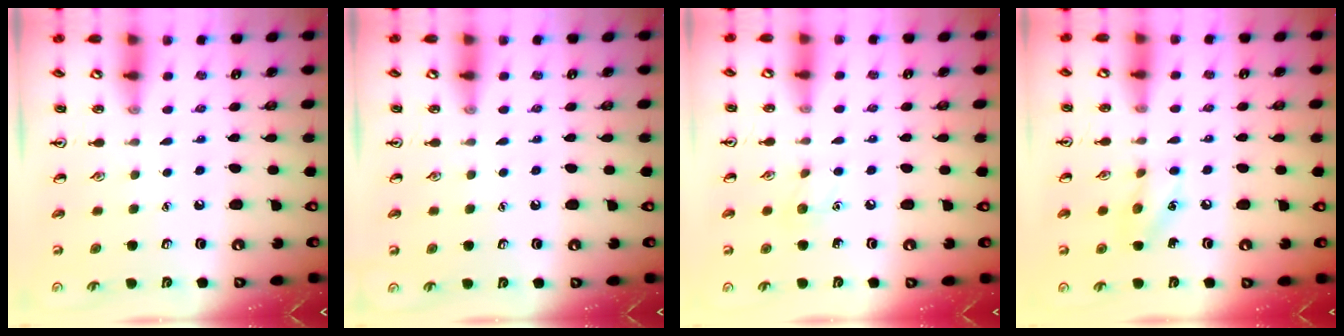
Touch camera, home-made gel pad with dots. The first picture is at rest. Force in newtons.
{"total": 0.0}
{"total": 6.1, "press": 5.8, "slide": 1.9}
{"total": 8.4, "press": 8.3, "slide": 1.2}